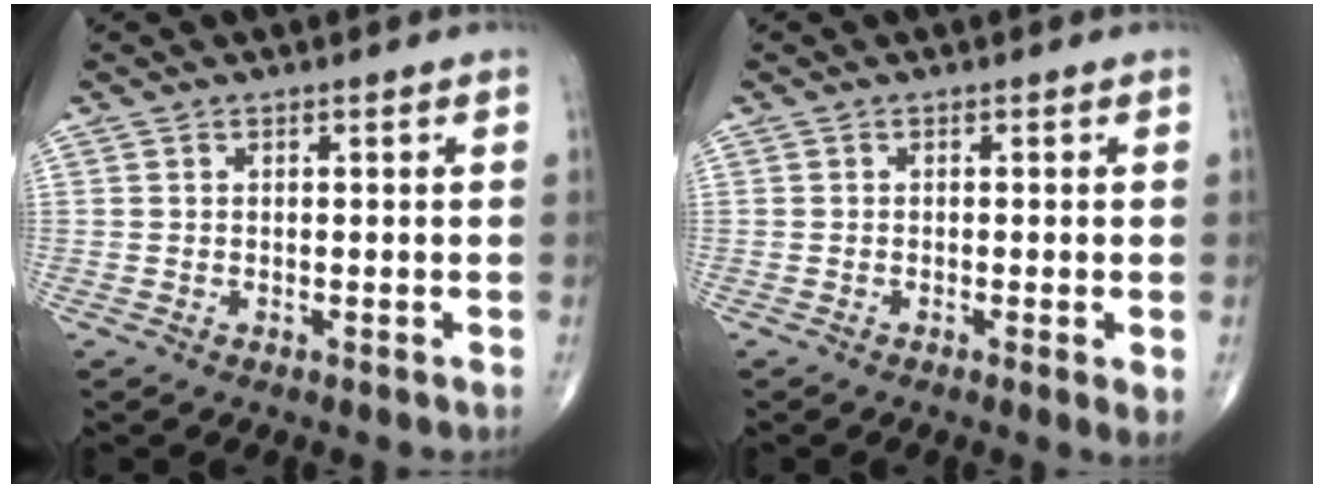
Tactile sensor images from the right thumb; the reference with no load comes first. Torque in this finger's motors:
{"motor_torque": [0.02, 0.12, -0.04, 0.12, -0.01]}